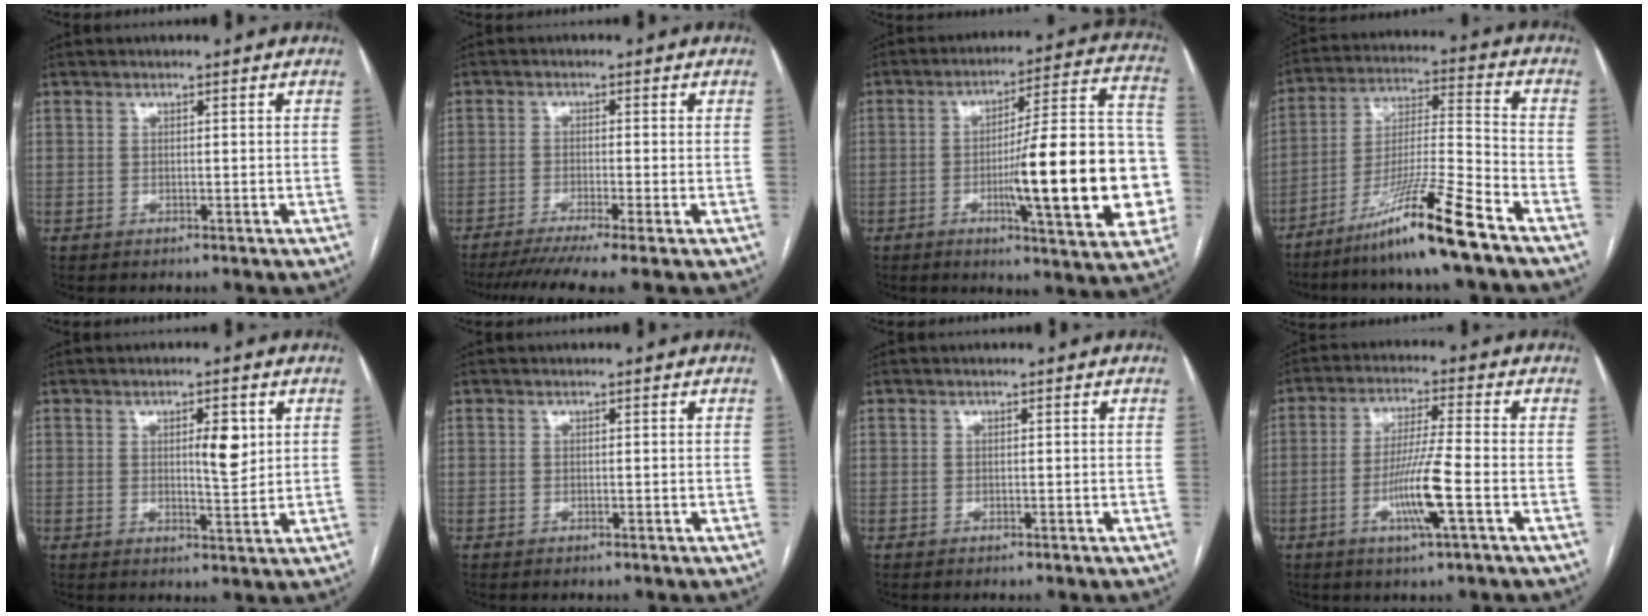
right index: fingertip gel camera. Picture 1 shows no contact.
{"total": 8.3, "force": [-6.3, -0.9, 5.2], "torque": [-0.076, -0.016, -0.099]}
{"total": 21.9, "force": [-4.3, 3.0, 21.3], "torque": [-0.242, 0.023, -0.055]}
{"total": 14.7, "force": [-10.2, -1.3, 10.6], "torque": [-0.198, -0.022, -0.183]}
{"total": 4.6, "force": [1.3, 1.1, 4.3], "torque": [-0.065, -0.006, 0.020]}
{"total": 0.0}
{"total": 0.0}
{"total": 8.9, "force": [-2.9, -0.5, 8.4], "torque": [-0.162, -0.009, -0.056]}